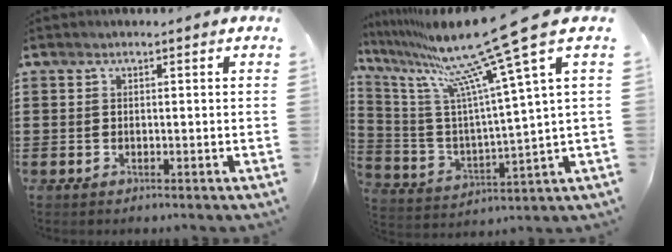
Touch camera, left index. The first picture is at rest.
{"total": 16.3, "force": [11.6, -0.3, 11.4], "torque": [-0.250, -0.076, 0.177]}